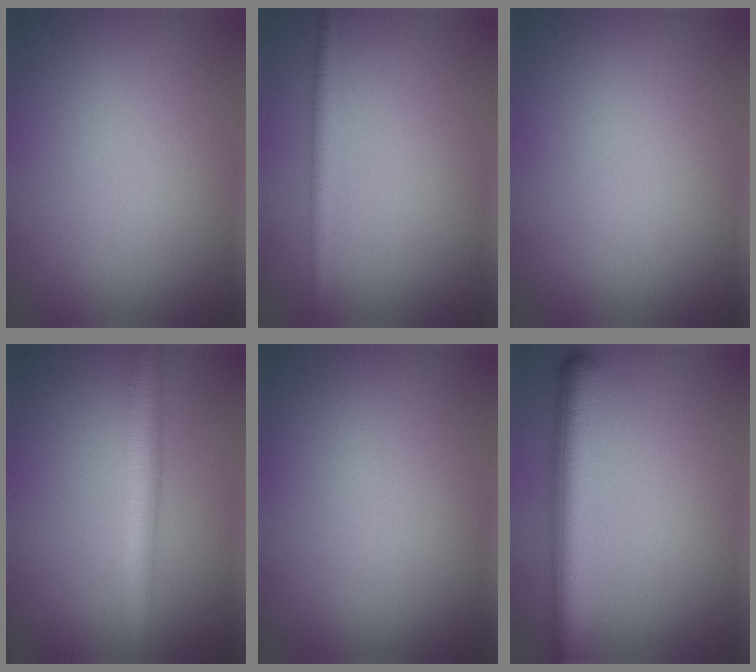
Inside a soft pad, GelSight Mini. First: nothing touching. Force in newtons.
{"total": 1.6, "press": 1.6, "slide": 0.0}
{"total": 0.0}
{"total": 4.3, "press": 4.3, "slide": 0.1}
{"total": 0.0}
{"total": 5.9, "press": 5.9, "slide": 0.2}